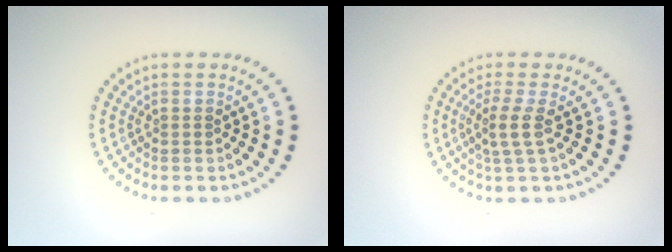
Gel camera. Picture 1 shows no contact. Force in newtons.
{"total": 2.1, "press": 1.6, "slide": 1.3}